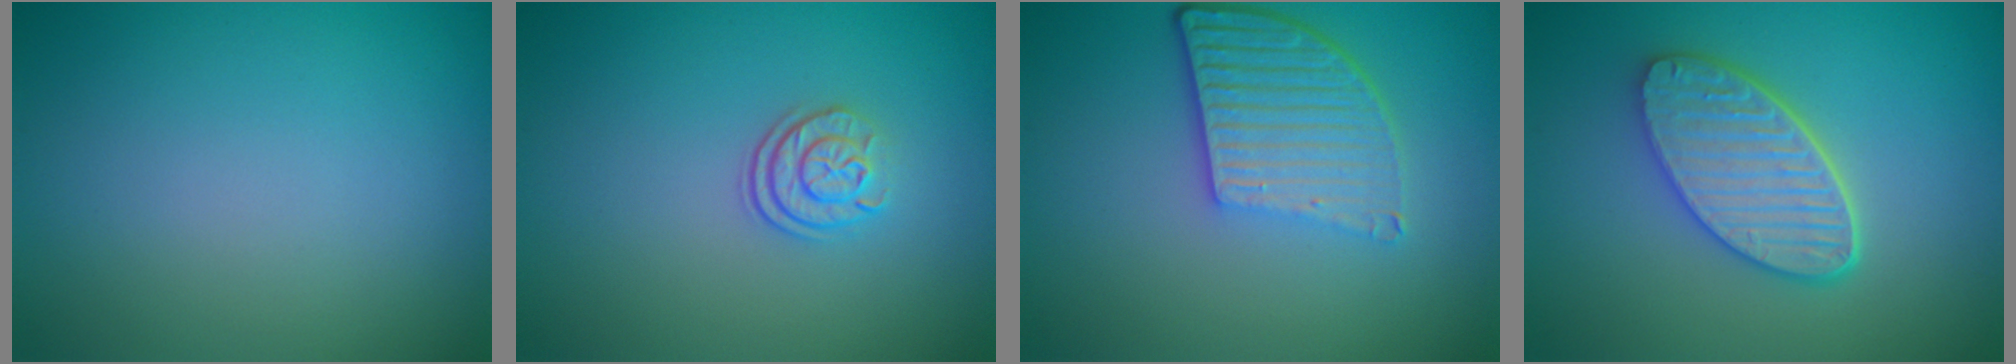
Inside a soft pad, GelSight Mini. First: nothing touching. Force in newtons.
{"total": 2.4, "press": 1.8, "slide": 1.5}
{"total": 5.4, "press": 3.9, "slide": 3.8}
{"total": 5.3, "press": 4.4, "slide": 3.0}